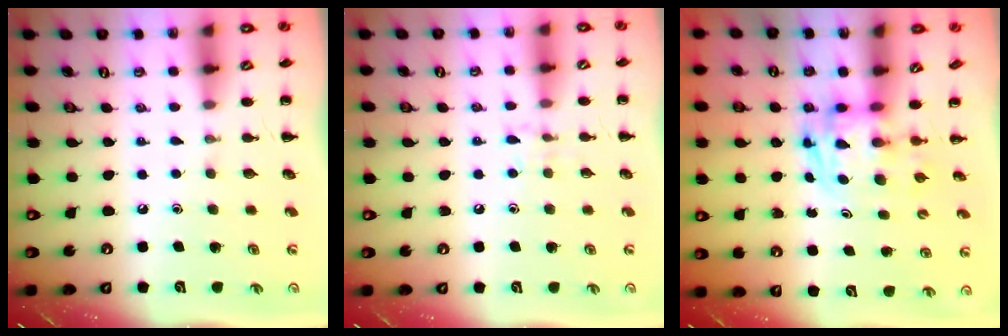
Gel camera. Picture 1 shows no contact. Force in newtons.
{"total": 5.7, "press": 5.5, "slide": 1.4}
{"total": 2.8, "press": 2.8, "slide": 0.5}